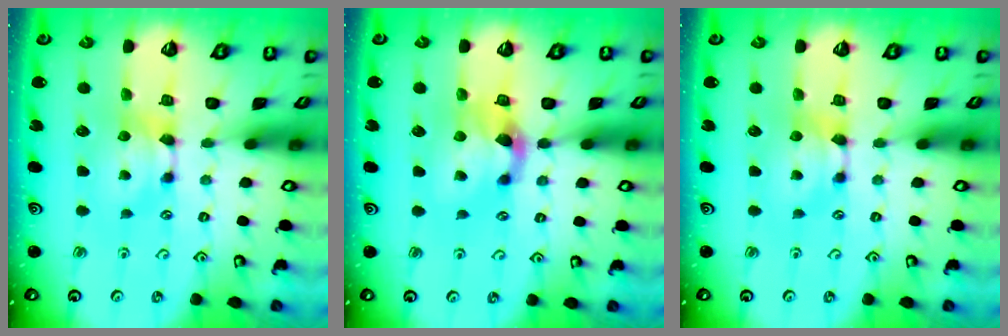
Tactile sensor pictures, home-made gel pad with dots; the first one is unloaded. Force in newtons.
{"total": 2.6, "press": 2.0, "slide": 1.7}
{"total": 0.0}